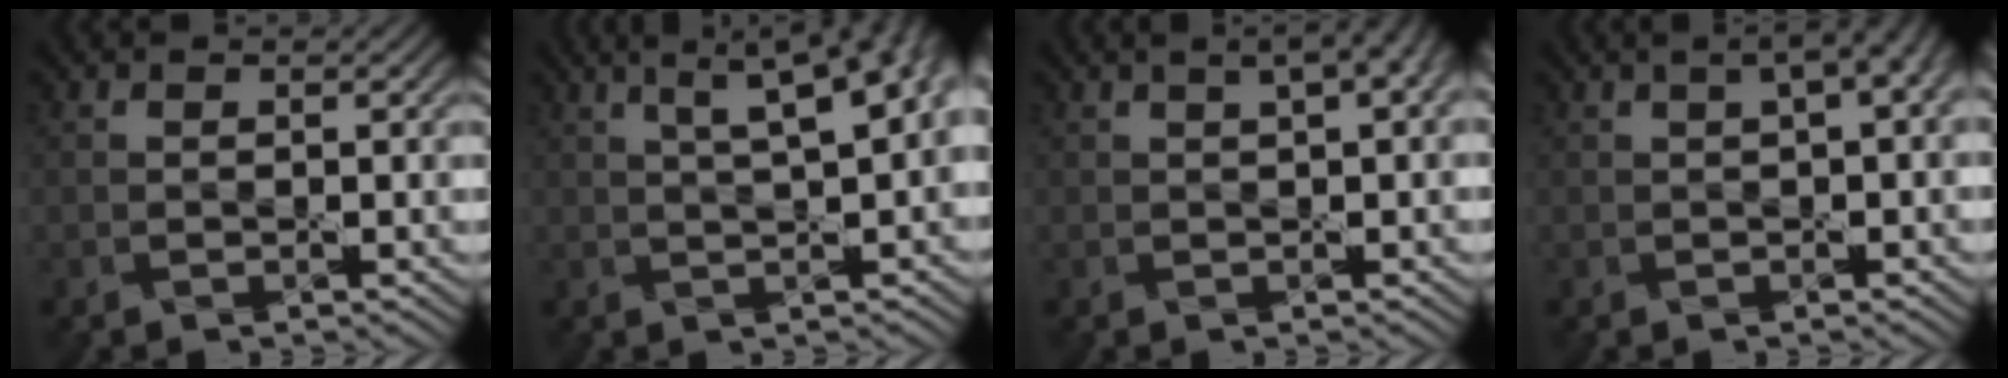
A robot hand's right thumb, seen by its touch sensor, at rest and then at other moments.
{"total": 10.6, "force": [3.8, 3.4, 9.3], "torque": [-0.107, 0.046, 0.036]}
{"total": 5.1, "force": [2.2, 1.8, 4.3], "torque": [-0.045, 0.021, 0.018]}
{"total": 4.2, "force": [1.5, 1.3, 3.7], "torque": [-0.048, 0.018, 0.021]}